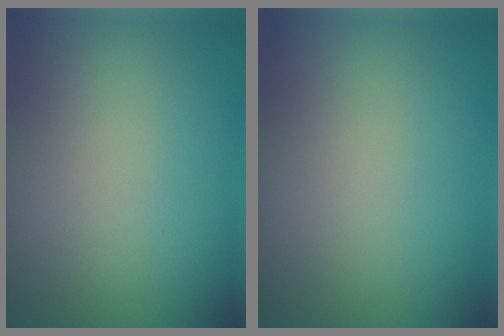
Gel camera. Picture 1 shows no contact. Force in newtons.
{"total": 0.0}